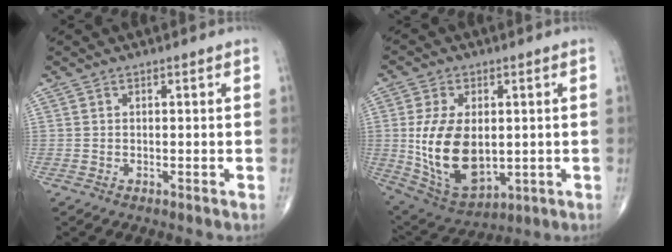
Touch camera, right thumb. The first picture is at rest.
{"total": 16.1, "force": [0.0, 9.6, 12.9], "torque": [-0.229, -0.010, 0.024]}